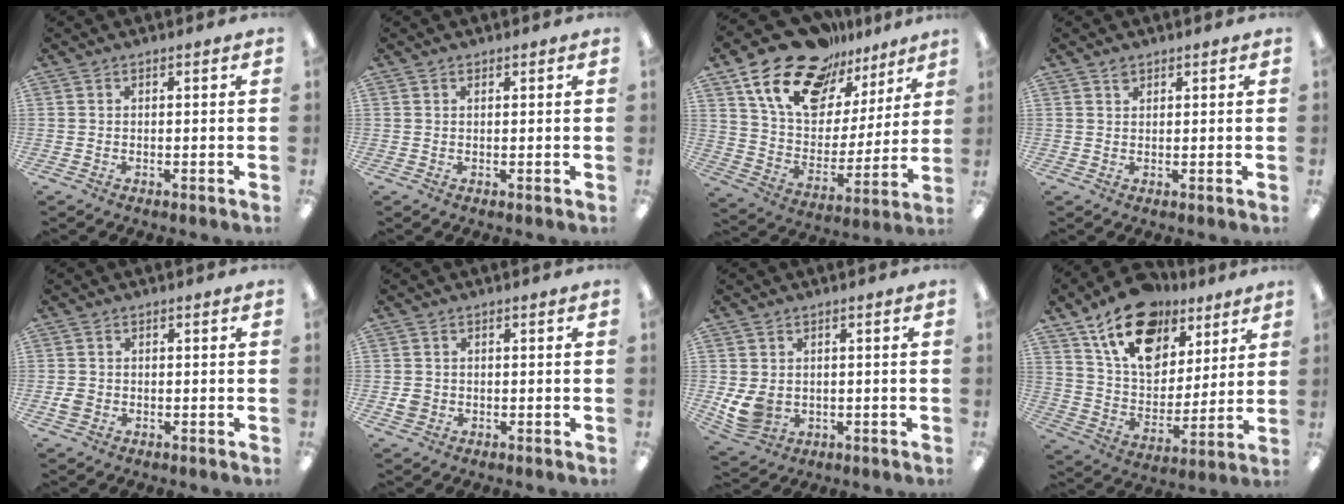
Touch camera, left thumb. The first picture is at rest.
{"total": 0.5, "force": [0.4, 0.3, 0.2], "torque": [-0.003, 0.003, 0.007]}
{"total": 20.9, "force": [14.7, 11.6, 9.3], "torque": [-0.173, -0.086, 0.266]}
{"total": 1.4, "force": [1.1, 0.8, 0.4], "torque": [-0.002, -0.005, 0.020]}
{"total": 2.4, "force": [-0.6, 2.1, 1.0], "torque": [-0.016, 0.004, -0.012]}
{"total": 2.5, "force": [-0.4, 2.3, 0.8], "torque": [-0.006, 0.000, -0.010]}
{"total": 6.9, "force": [0.1, 5.6, 3.9], "torque": [-0.089, 0.003, 0.007]}
{"total": 19.2, "force": [11.6, 12.0, 9.5], "torque": [-0.159, -0.052, 0.210]}